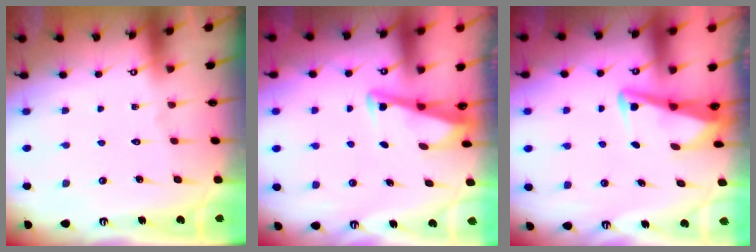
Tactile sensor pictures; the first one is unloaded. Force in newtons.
{"total": 3.5, "press": 3.5, "slide": 0.4}
{"total": 3.8, "press": 3.7, "slide": 0.4}